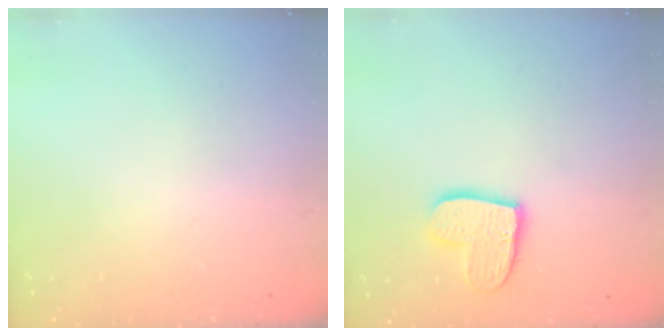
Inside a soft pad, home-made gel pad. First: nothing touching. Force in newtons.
{"total": 11.9, "press": 11.9, "slide": 0.9}